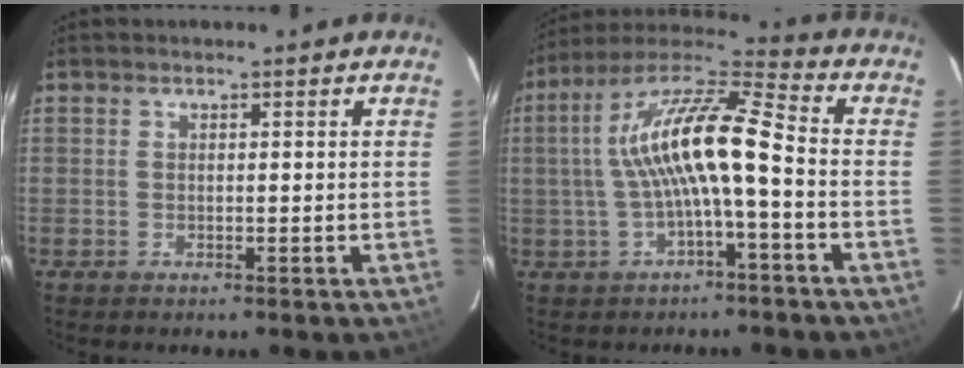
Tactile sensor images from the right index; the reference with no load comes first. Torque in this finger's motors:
{"motor_torque": [1.02, -0.59, 1.05, 0.21]}